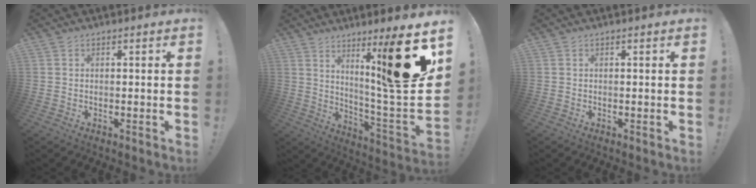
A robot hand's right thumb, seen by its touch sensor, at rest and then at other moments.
{"total": 19.7, "force": [9.2, 0.9, 17.4], "torque": [-0.254, -0.084, 0.136]}
{"total": 0.0}